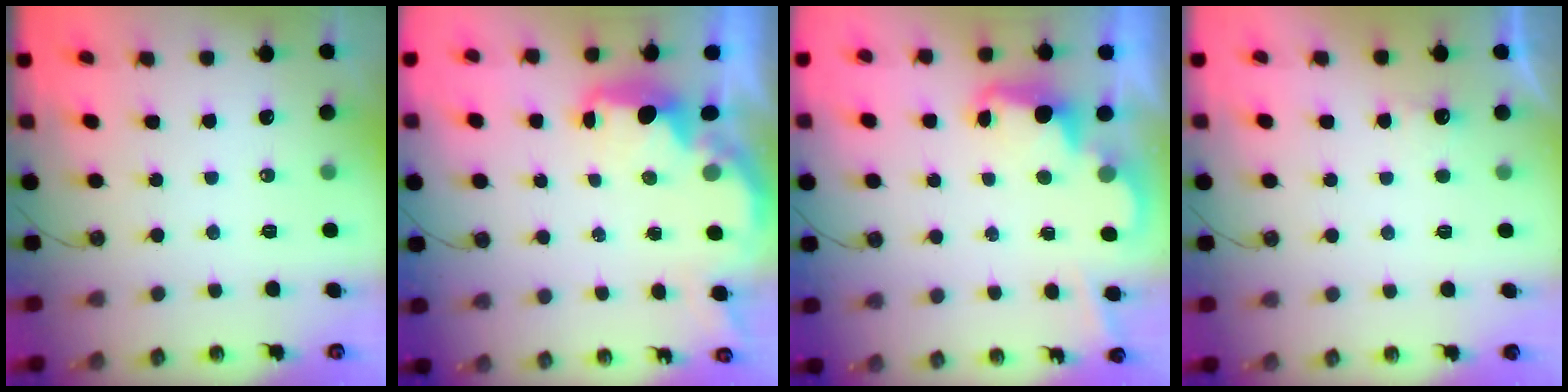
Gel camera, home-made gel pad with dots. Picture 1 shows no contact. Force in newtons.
{"total": 3.6, "press": 3.6, "slide": 0.4}
{"total": 2.4, "press": 2.3, "slide": 0.5}
{"total": 1.0, "press": 0.7, "slide": 0.8}